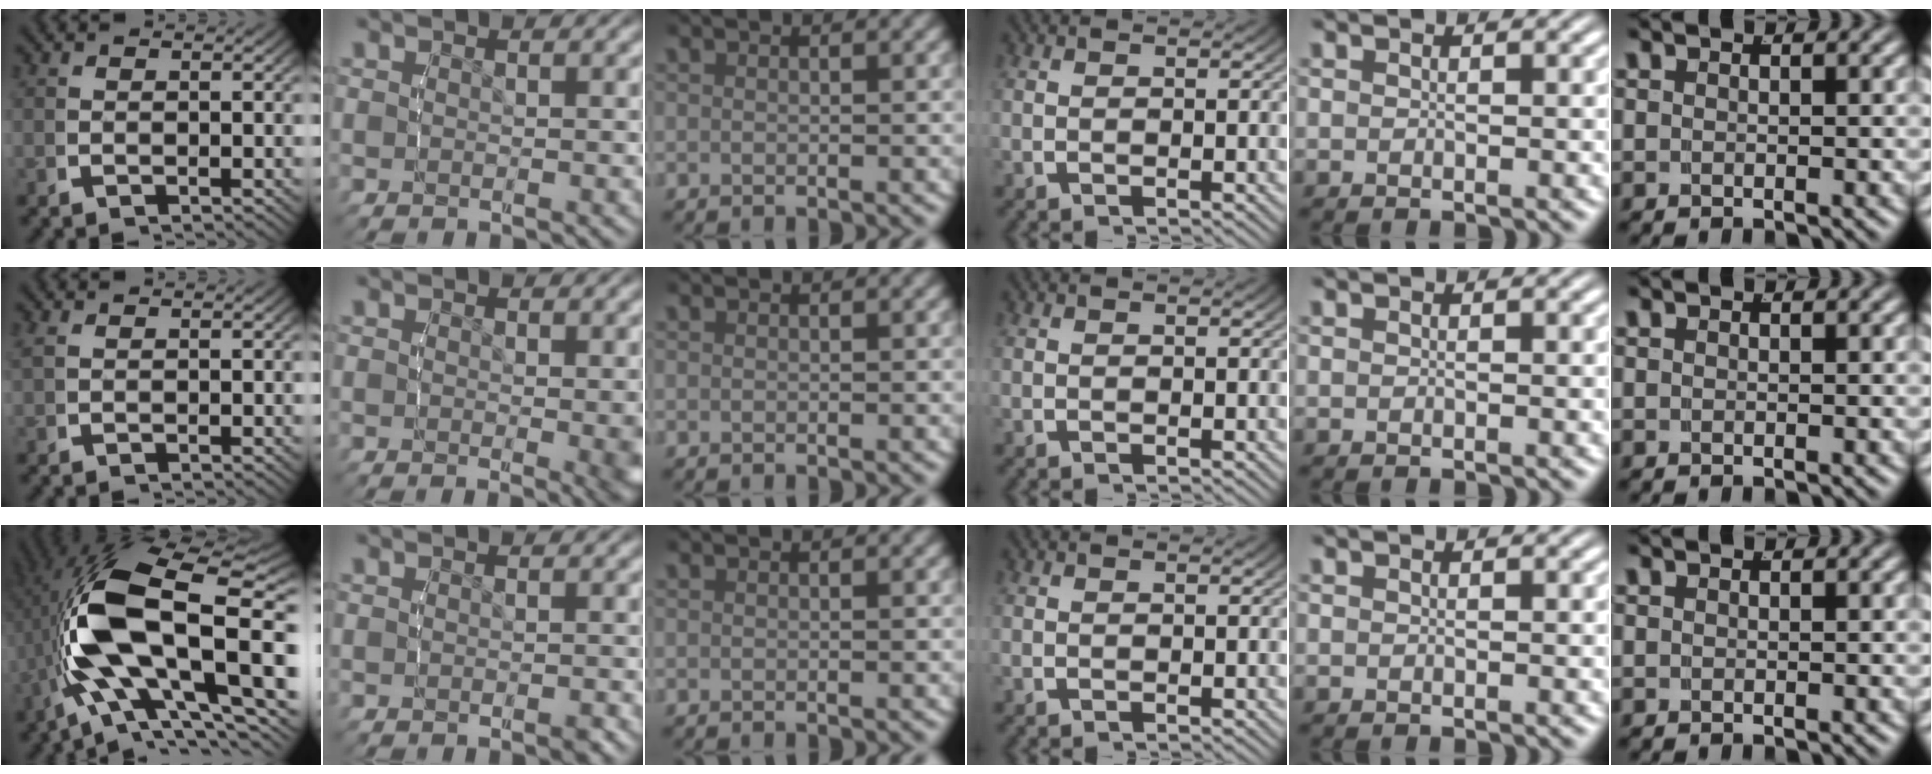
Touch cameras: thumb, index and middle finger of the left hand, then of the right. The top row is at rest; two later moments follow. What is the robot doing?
{"motion": "lift_and_place", "object": "button"}